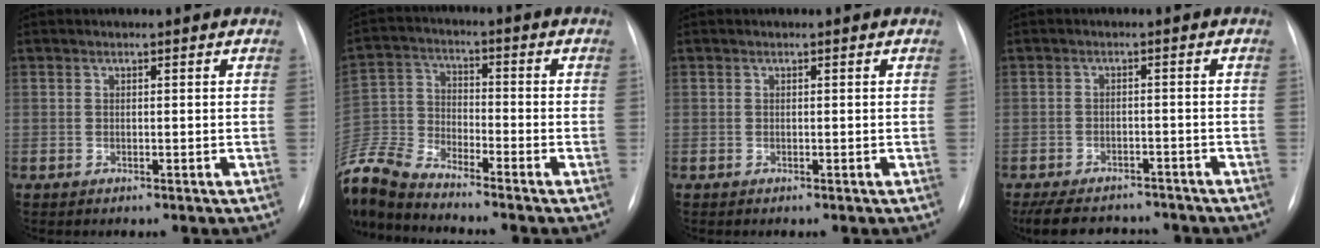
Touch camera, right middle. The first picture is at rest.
{"total": 12.6, "force": [-12.0, 1.2, 3.9], "torque": [-0.093, 0.001, -0.240]}
{"total": 0.0}
{"total": 12.3, "force": [-10.6, 4.7, 4.1], "torque": [-0.085, 0.002, -0.139]}